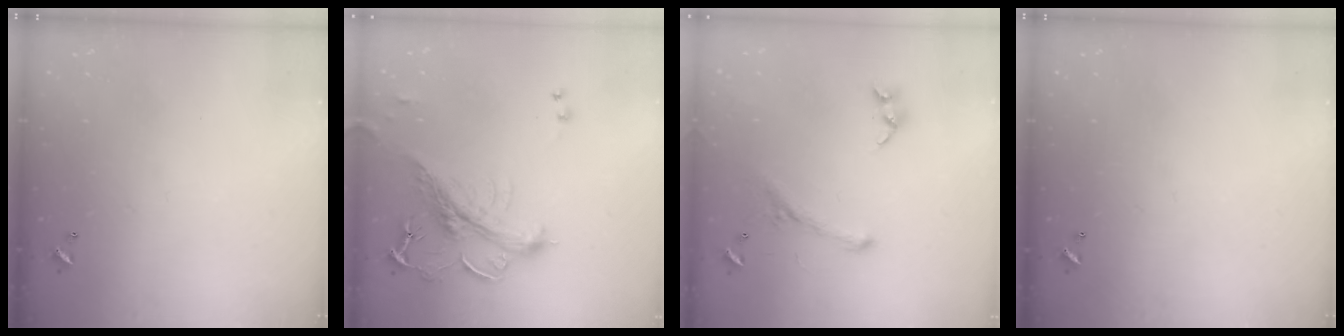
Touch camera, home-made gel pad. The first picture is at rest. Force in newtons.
{"total": 2.3, "press": 1.9, "slide": 1.3}
{"total": 1.1, "press": 0.0, "slide": 1.1}
{"total": 0.0}